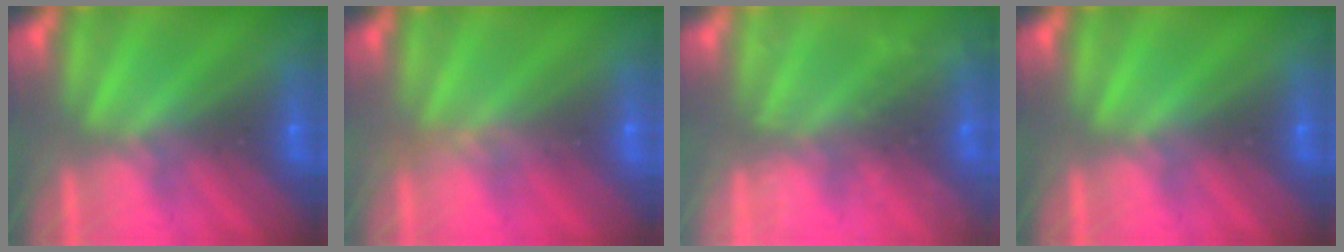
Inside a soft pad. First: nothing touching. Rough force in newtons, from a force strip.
{"total": 3.4}
{"total": 6.8}
{"total": 0.0}